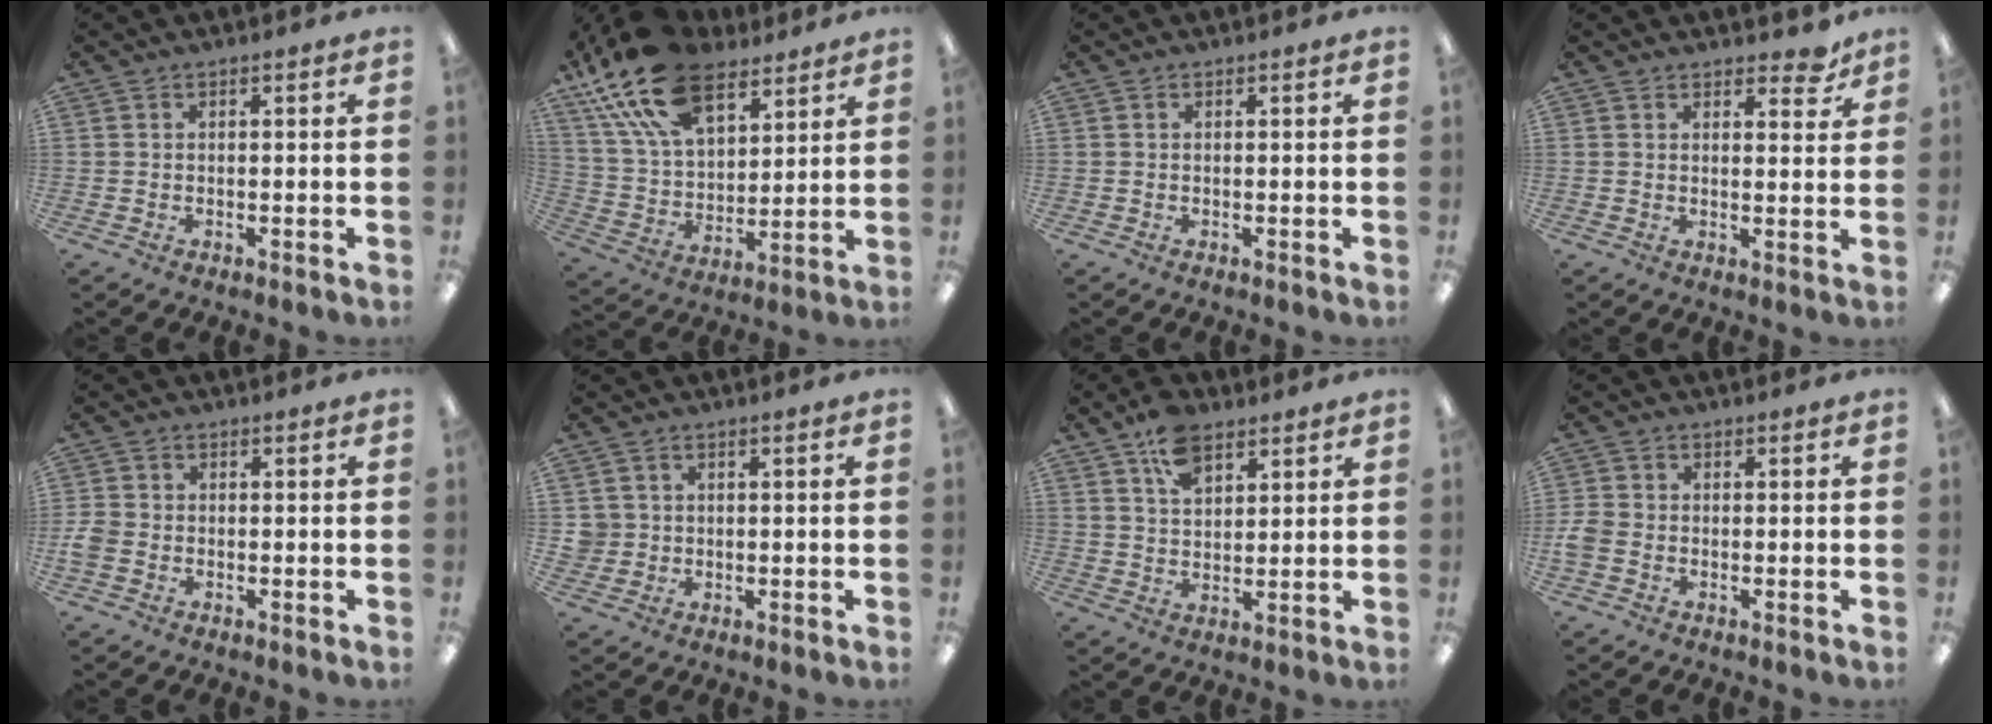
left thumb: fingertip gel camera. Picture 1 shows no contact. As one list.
[{"total": 21.6, "force": [13.8, 11.2, 12.4], "torque": [-0.251, -0.053, 0.253]}, {"total": 0.0}, {"total": 4.6, "force": [3.6, 2.0, 1.9], "torque": [-0.013, -0.018, 0.061]}, {"total": 3.3, "force": [-1.1, 2.6, 1.8], "torque": [-0.033, 0.007, -0.020]}, {"total": 3.1, "force": [0.3, 3.1, 0.1], "torque": [-0.002, 0.002, 0.003]}, {"total": 8.7, "force": [5.6, 4.9, 4.6], "torque": [-0.083, -0.019, 0.104]}, {"total": 3.5, "force": [-1.2, 2.6, 2.0], "torque": [-0.037, 0.007, -0.020]}]